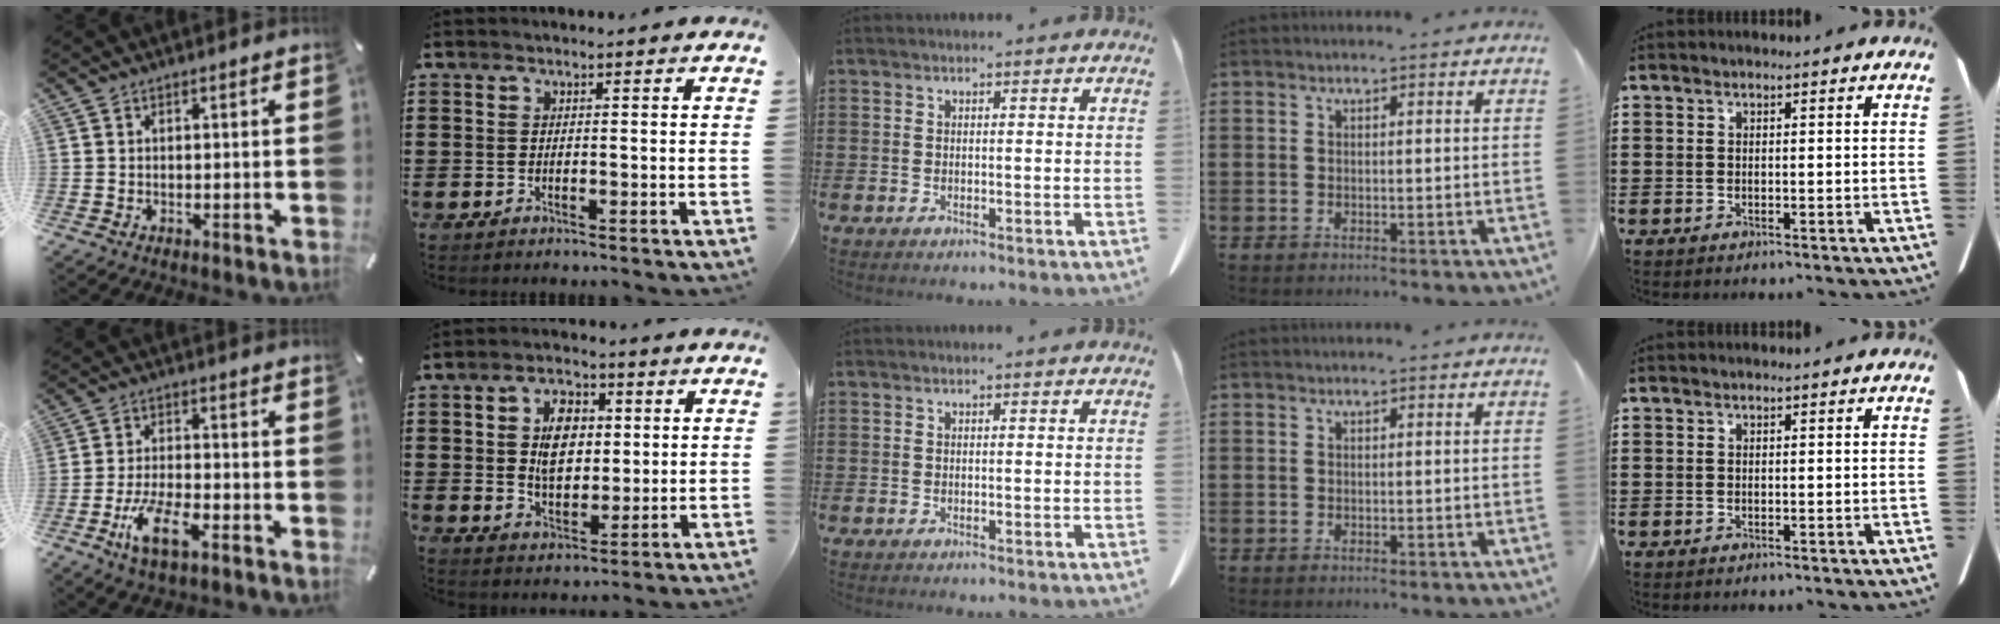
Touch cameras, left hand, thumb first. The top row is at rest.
{"thumb": {"total": 9.5, "force": [-4.8, 4.0, 7.1], "torque": [-0.154, 0.009, -0.089]}, "index": {"total": 7.1, "force": [1.5, 4.5, 5.2], "torque": [-0.098, 0.012, 0.021]}}